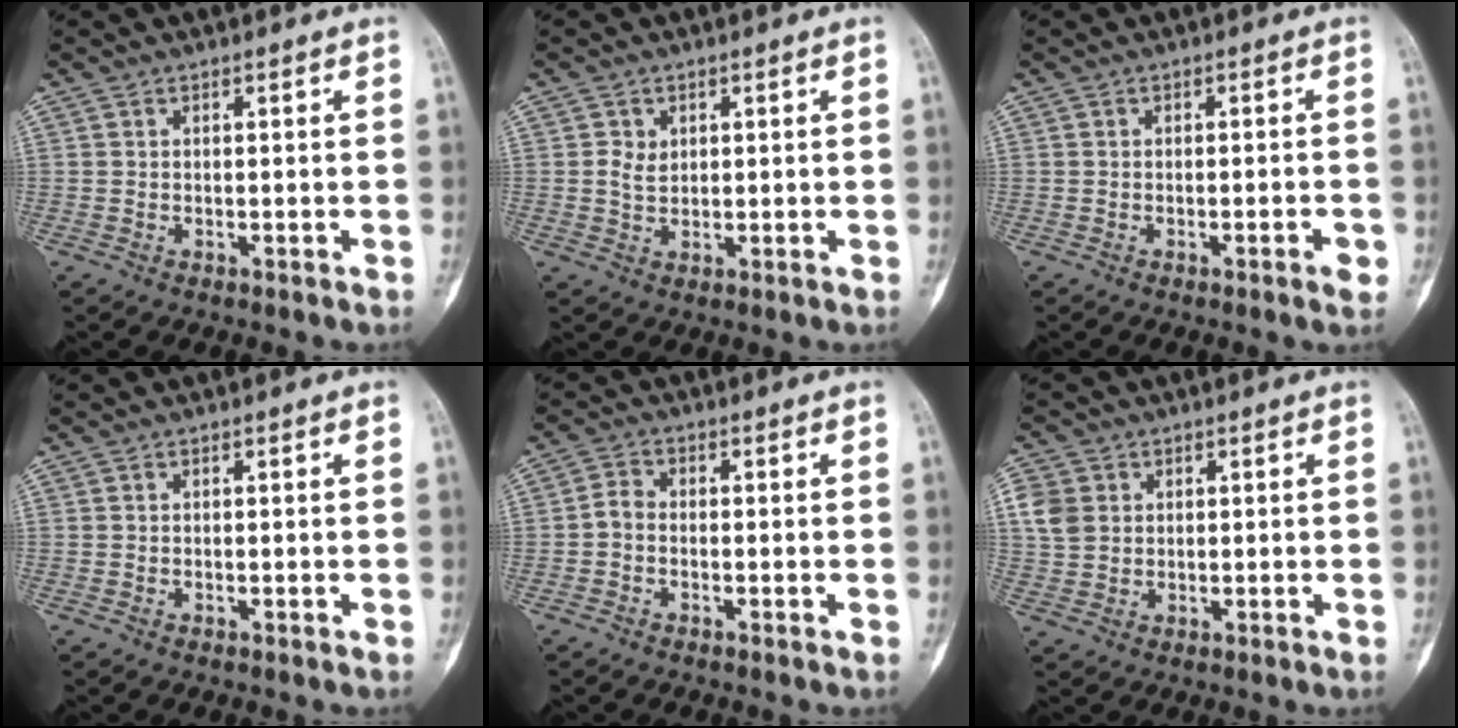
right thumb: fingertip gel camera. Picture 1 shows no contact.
{"total": 2.6, "force": [0.7, 2.1, 1.4], "torque": [-0.015, -0.003, 0.015]}
{"total": 2.6, "force": [-1.1, 0.5, 2.3], "torque": [-0.032, 0.003, -0.014]}
{"total": 0.0}
{"total": 2.5, "force": [-0.8, 1.7, 1.7], "torque": [-0.030, 0.011, -0.025]}
{"total": 5.5, "force": [1.4, 4.6, 2.7], "torque": [-0.046, 0.003, 0.028]}